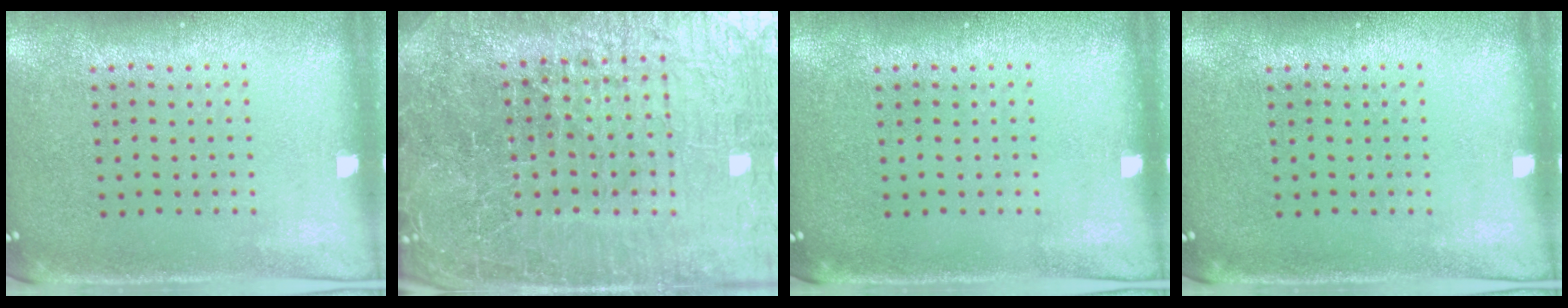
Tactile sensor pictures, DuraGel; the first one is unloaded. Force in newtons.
{"total": 7.8, "press": 6.7, "slide": 3.9}
{"total": 0.0}
{"total": 0.0}